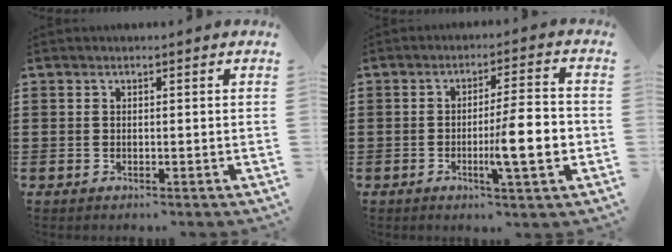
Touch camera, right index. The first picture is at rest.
{"total": 9.3, "force": [-2.1, 1.2, 9.0], "torque": [-0.129, -0.009, -0.036]}